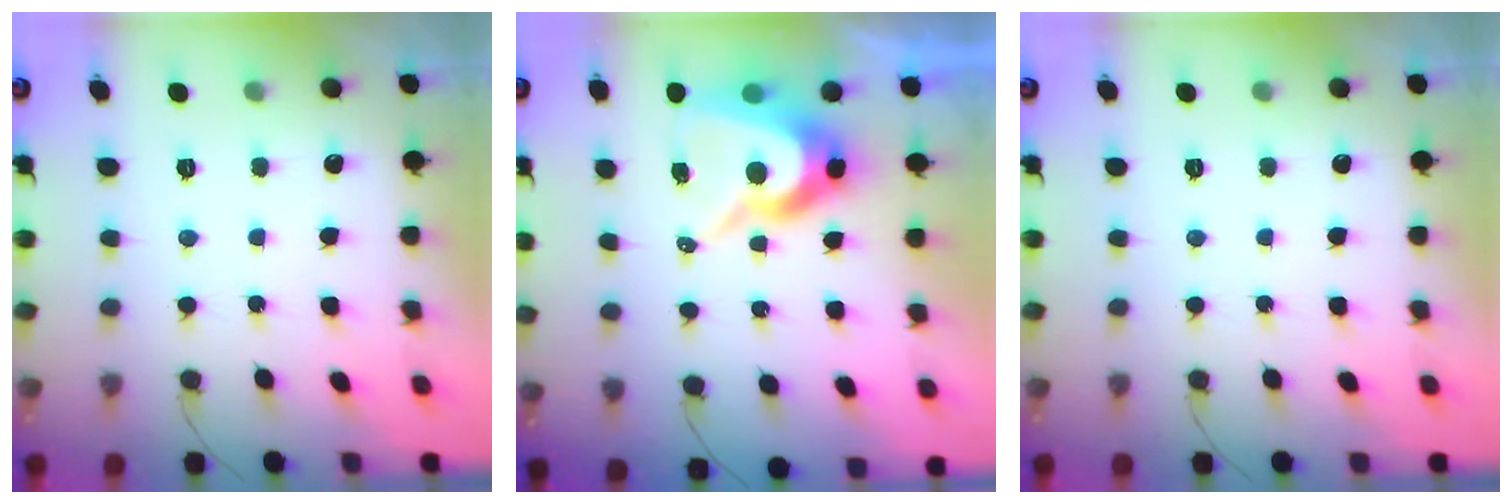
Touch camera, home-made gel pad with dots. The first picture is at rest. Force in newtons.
{"total": 11.6, "press": 11.6, "slide": 0.9}
{"total": 0.0}